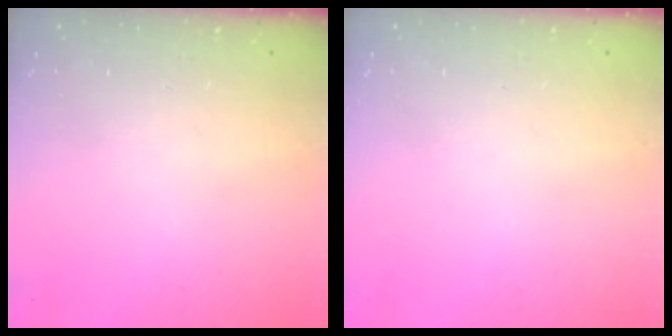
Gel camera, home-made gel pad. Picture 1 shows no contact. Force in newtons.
{"total": 0.0}